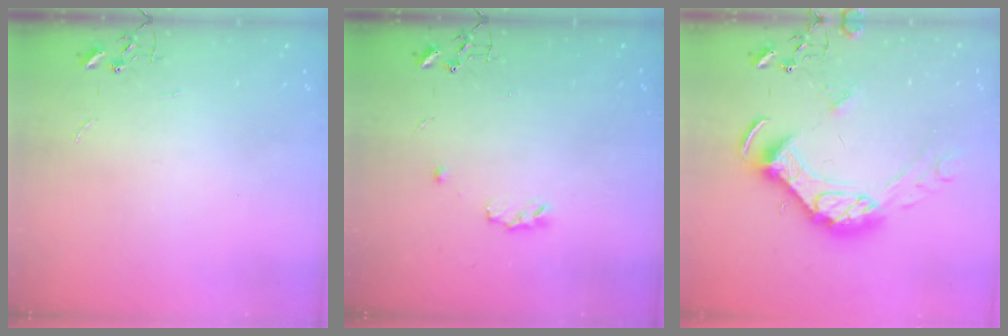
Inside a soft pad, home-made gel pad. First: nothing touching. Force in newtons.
{"total": 5.0, "press": 5.0, "slide": 0.8}
{"total": 16.9, "press": 16.8, "slide": 2.1}